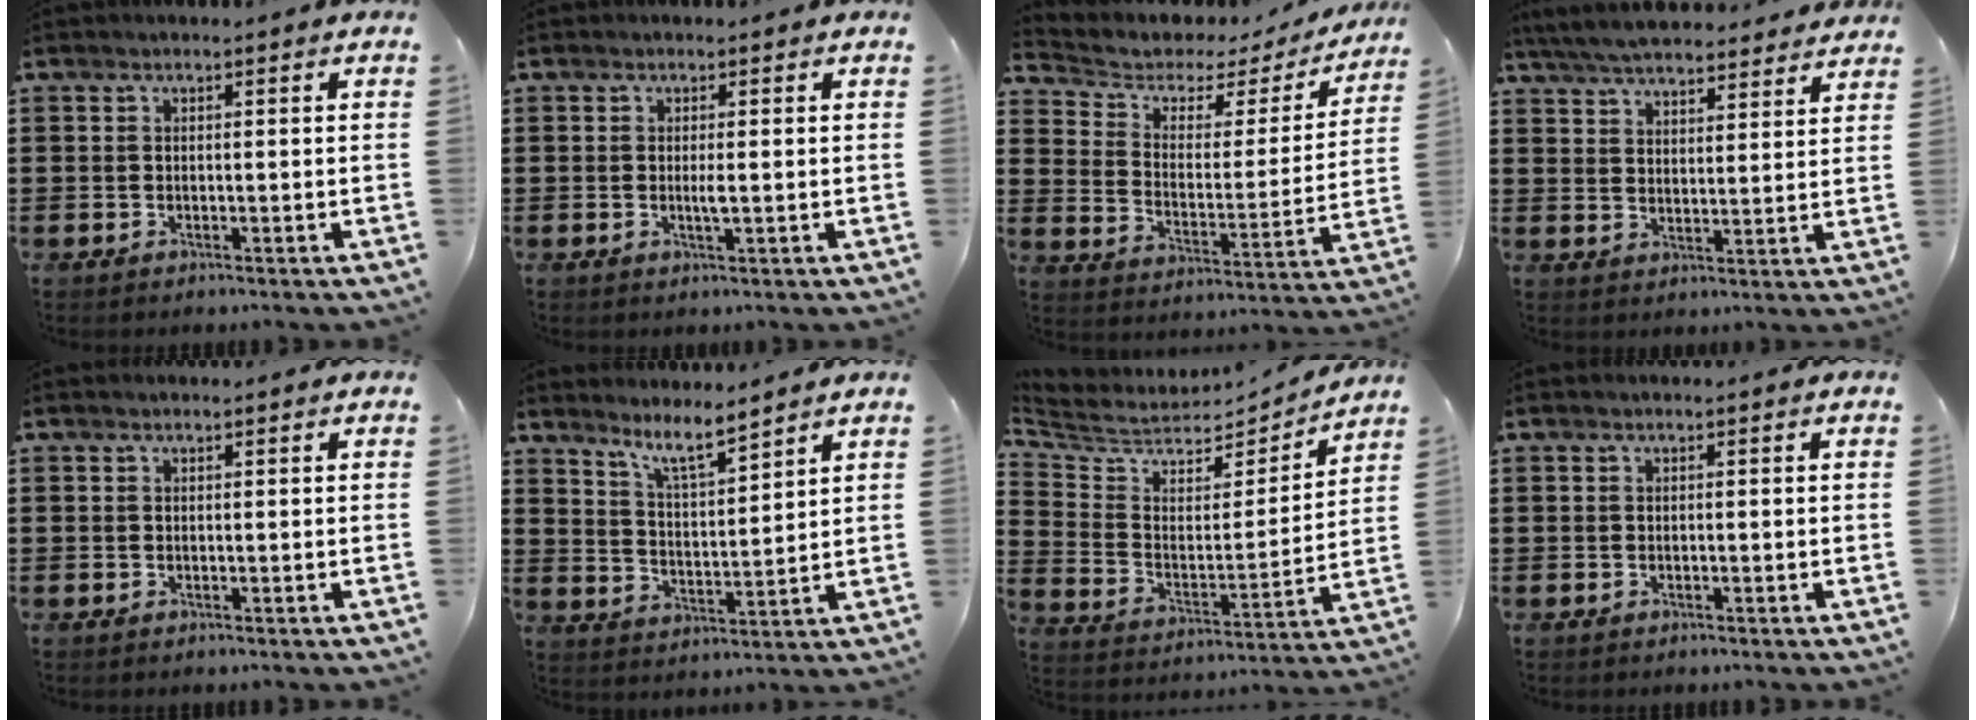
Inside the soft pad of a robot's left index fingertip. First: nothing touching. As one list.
[{"total": 1.6, "force": [0.0, 0.1, 1.6], "torque": [-0.031, -0.002, -0.001]}, {"total": 3.8, "force": [2.7, 2.2, 1.4], "torque": [-0.050, -0.018, 0.038]}, {"total": 5.9, "force": [5.7, 0.6, 1.5], "torque": [-0.050, -0.020, 0.104]}, {"total": 0.0}, {"total": 6.4, "force": [5.6, 0.3, 3.0], "torque": [-0.077, -0.023, 0.099]}, {"total": 5.4, "force": [4.9, 2.2, 0.7], "torque": [-0.050, -0.041, 0.081]}, {"total": 0.0}]